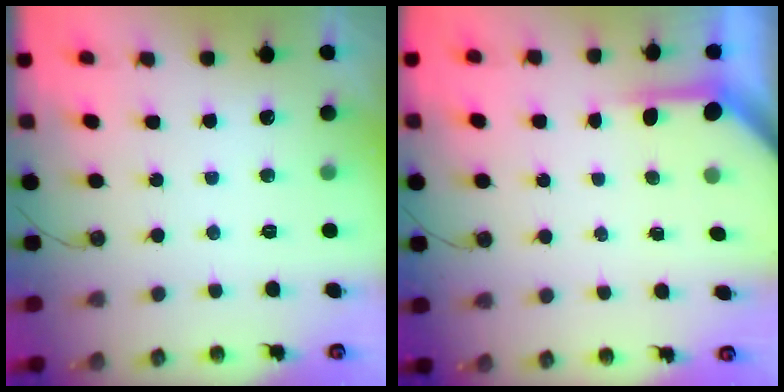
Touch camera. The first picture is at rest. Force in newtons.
{"total": 4.0, "press": 4.0, "slide": 0.3}